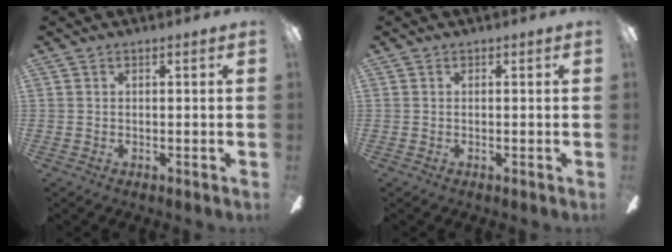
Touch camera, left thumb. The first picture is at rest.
{"total": 0.0}